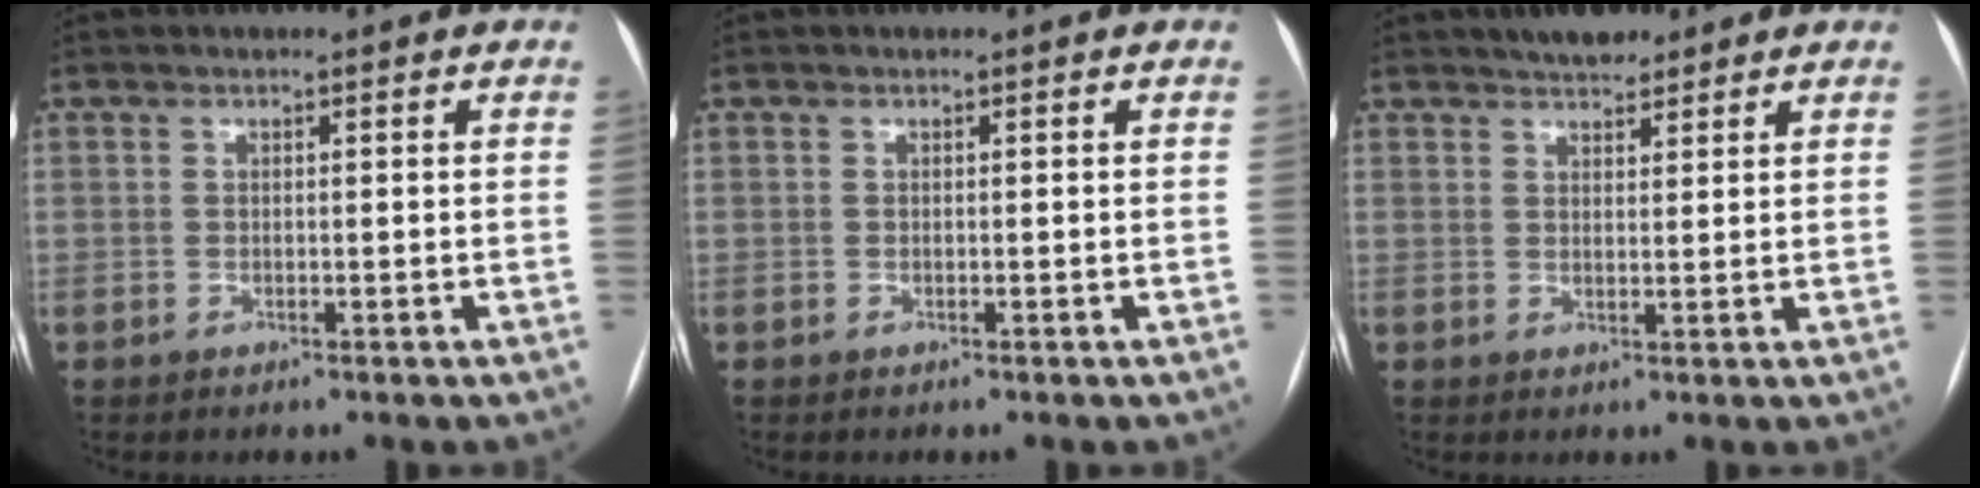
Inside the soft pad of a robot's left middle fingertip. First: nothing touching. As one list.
[{"total": 0.0}, {"total": 4.2, "force": [3.5, 1.6, 1.6], "torque": [-0.028, 0.011, 0.057]}]